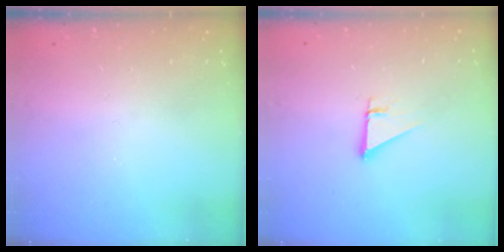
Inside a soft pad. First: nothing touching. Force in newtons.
{"total": 2.7, "press": 2.7, "slide": 0.1}